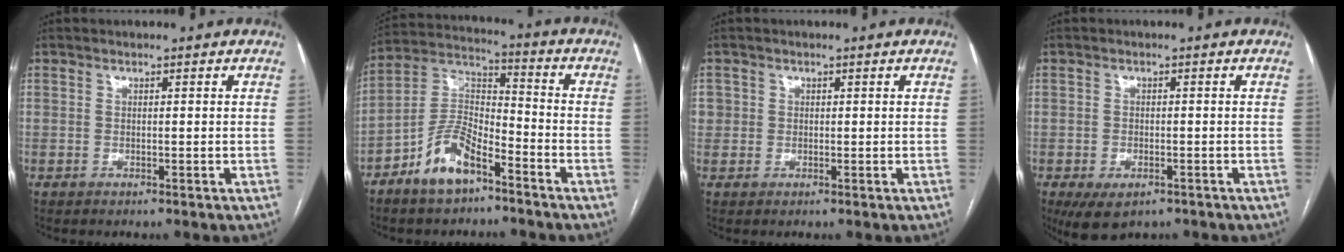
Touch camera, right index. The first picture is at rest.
{"total": 9.7, "force": [-6.2, 3.9, 6.4], "torque": [-0.135, 0.011, -0.119]}
{"total": 2.6, "force": [0.4, 2.5, 0.6], "torque": [-0.011, 0.010, 0.011]}
{"total": 5.5, "force": [-3.3, 2.9, 3.3], "torque": [-0.056, -0.008, -0.043]}